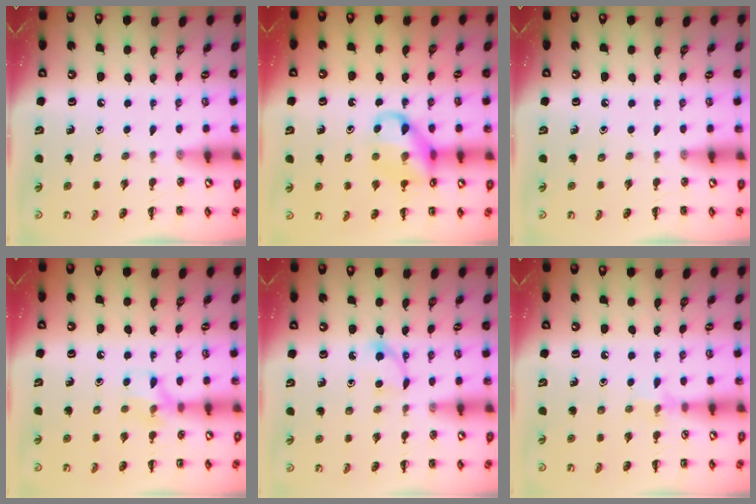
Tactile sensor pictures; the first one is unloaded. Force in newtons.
{"total": 12.9, "press": 12.8, "slide": 1.6}
{"total": 0.0}
{"total": 8.4, "press": 8.3, "slide": 1.4}
{"total": 3.4, "press": 3.3, "slide": 1.0}
{"total": 5.3, "press": 5.1, "slide": 1.2}